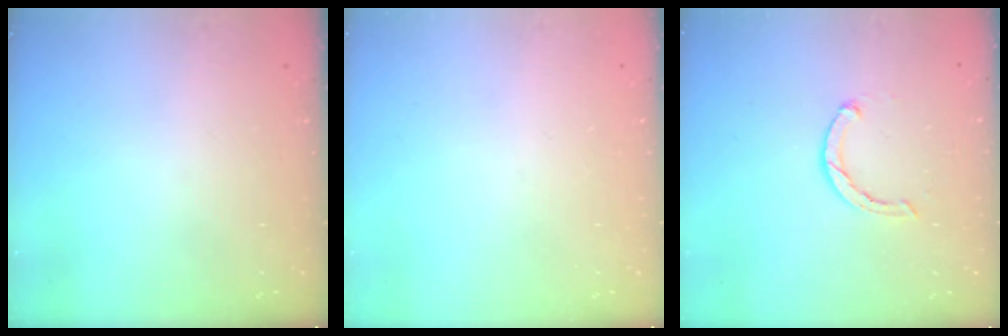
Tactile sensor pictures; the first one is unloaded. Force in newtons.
{"total": 0.0}
{"total": 2.5, "press": 2.5, "slide": 0.4}